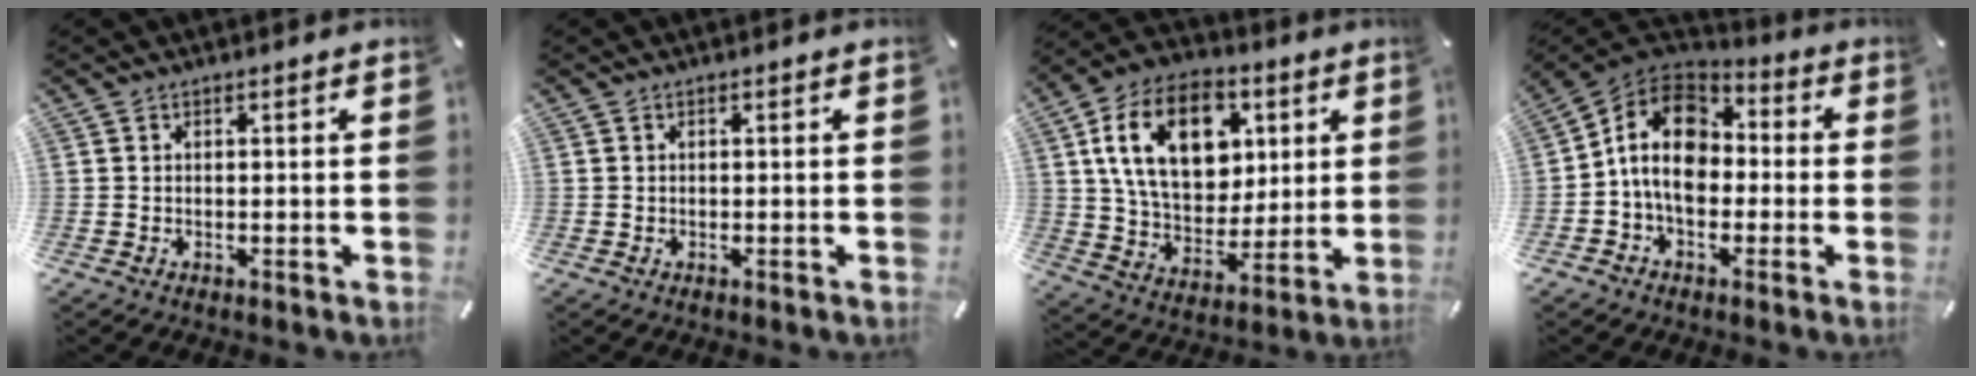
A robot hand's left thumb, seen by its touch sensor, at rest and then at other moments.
{"total": 0.0}
{"total": 19.9, "force": [5.9, 14.0, 12.8], "torque": [-0.227, -0.001, 0.106]}
{"total": 12.5, "force": [-0.6, 9.4, 8.3], "torque": [-0.156, 0.019, -0.011]}